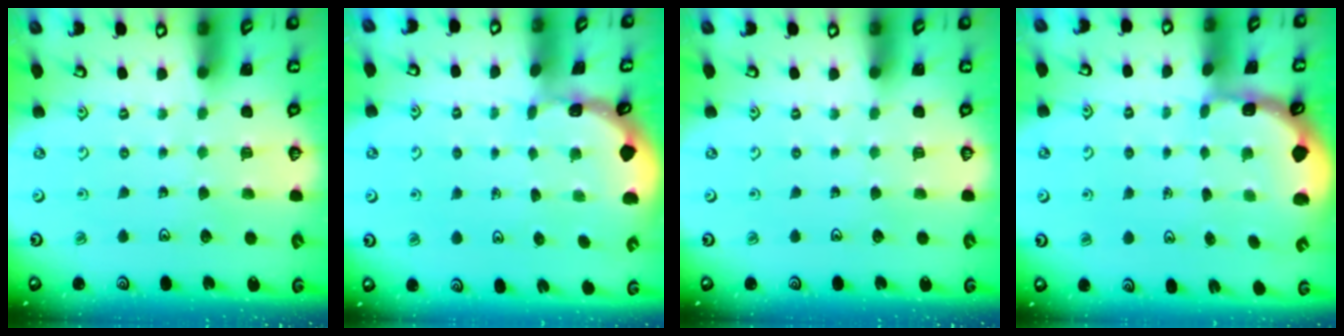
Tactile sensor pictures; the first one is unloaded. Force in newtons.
{"total": 0.8, "press": 0.8, "slide": 0.1}
{"total": 0.0}
{"total": 1.2, "press": 1.1, "slide": 0.5}